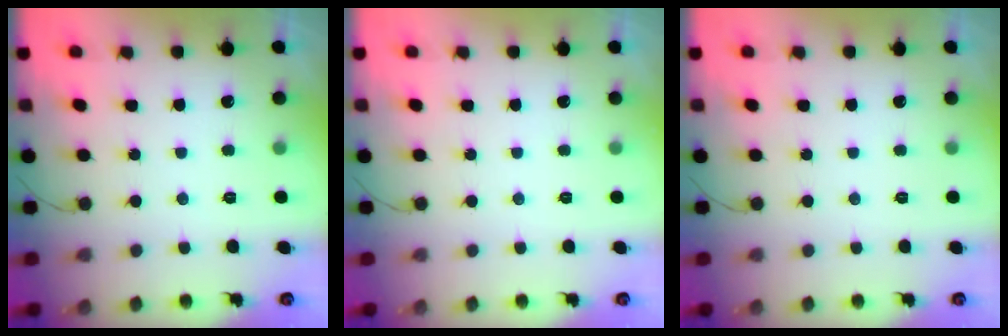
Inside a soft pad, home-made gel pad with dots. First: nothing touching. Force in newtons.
{"total": 0.0}
{"total": 0.0}